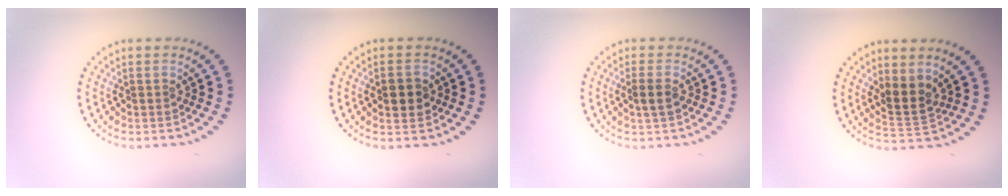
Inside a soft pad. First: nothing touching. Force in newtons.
{"total": 2.4, "press": 2.4, "slide": 0.1}
{"total": 1.3, "press": 1.1, "slide": 0.7}
{"total": 2.7, "press": 2.1, "slide": 1.6}